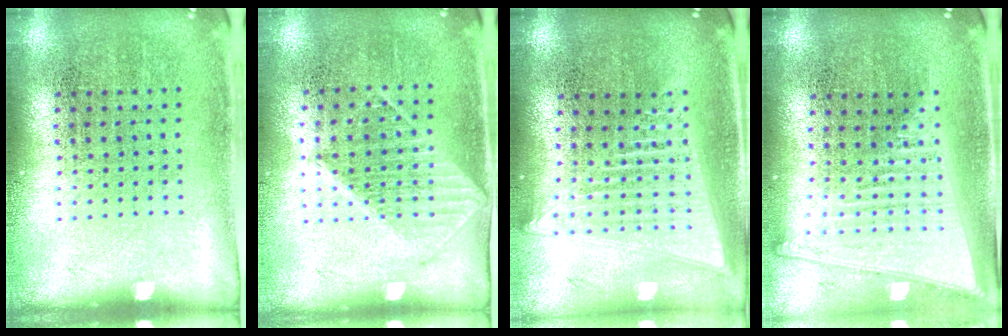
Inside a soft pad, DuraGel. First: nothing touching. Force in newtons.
{"total": 1.1, "press": 1.0, "slide": 0.4}
{"total": 2.1, "press": 1.8, "slide": 1.1}
{"total": 2.0, "press": 1.7, "slide": 1.0}